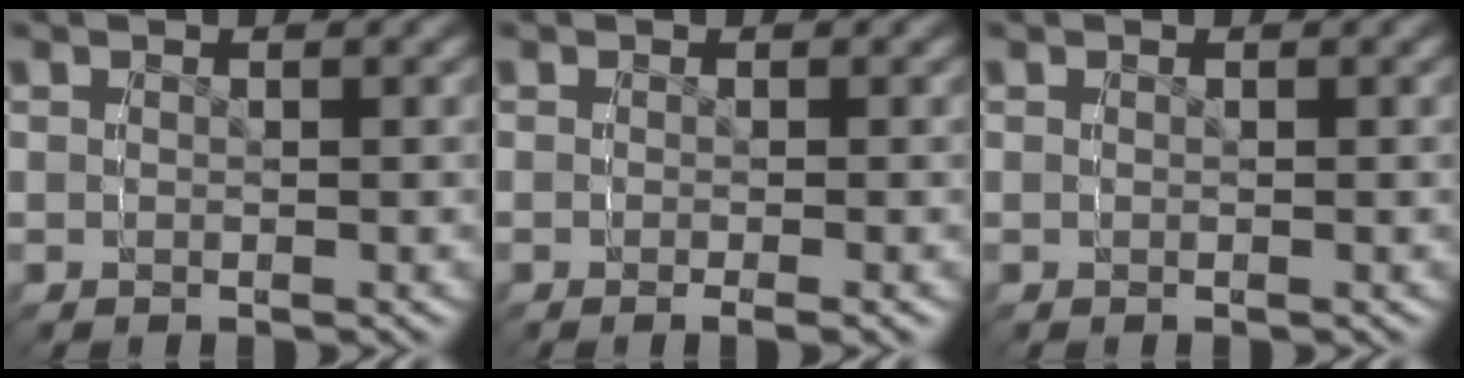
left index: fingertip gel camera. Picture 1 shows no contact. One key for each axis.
{"total": 2.0, "fx": -0.2, "fy": -1.9, "fz": -0.4, "tx": 0.010, "ty": 0.011, "tz": -0.007}
{"total": 0.0}